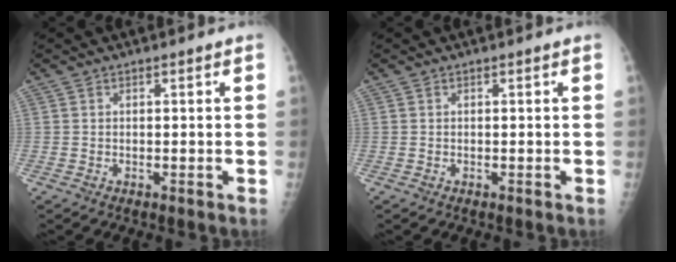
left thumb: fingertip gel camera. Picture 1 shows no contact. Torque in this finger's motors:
{"motor_torque": [-0.01, 0.06, -0.15, -0.03, 0.00]}